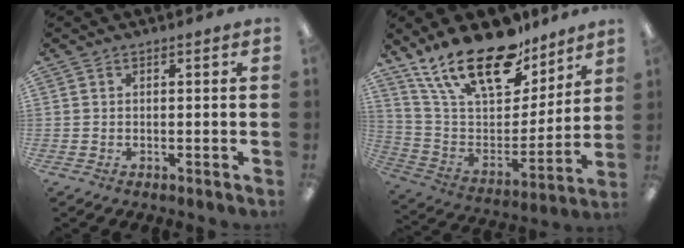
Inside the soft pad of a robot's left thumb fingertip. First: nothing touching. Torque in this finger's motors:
{"motor_torque": [0.66, 0.64, 1.42, -1.35, 0.41]}